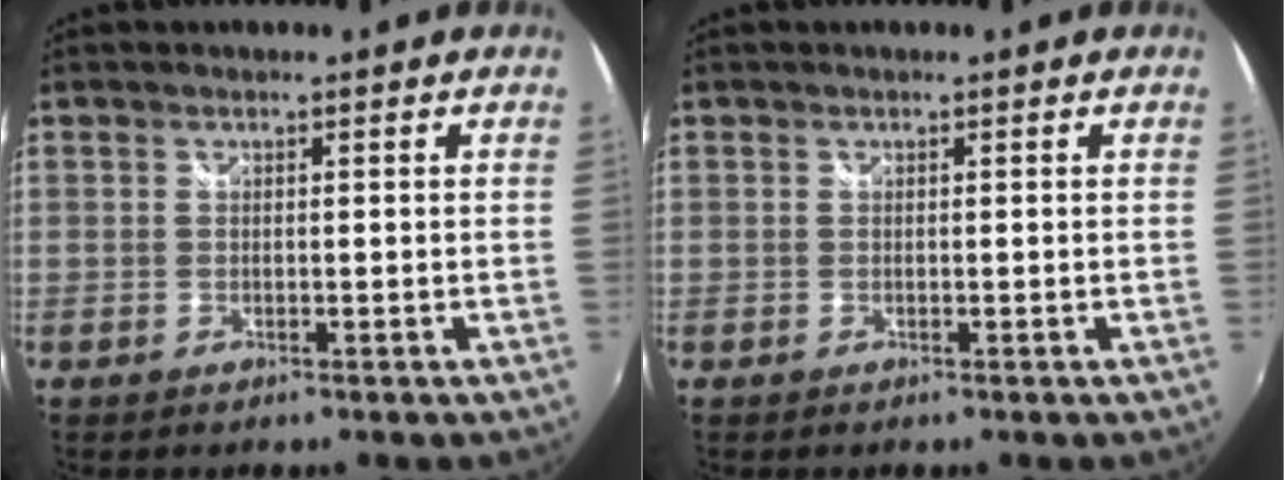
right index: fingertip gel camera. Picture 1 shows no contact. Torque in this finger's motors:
{"motor_torque": [0.00, 0.01, 0.00, 0.00]}